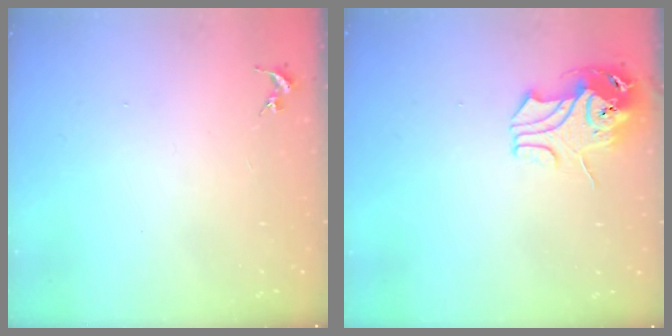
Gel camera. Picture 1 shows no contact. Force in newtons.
{"total": 9.9, "press": 9.8, "slide": 1.4}